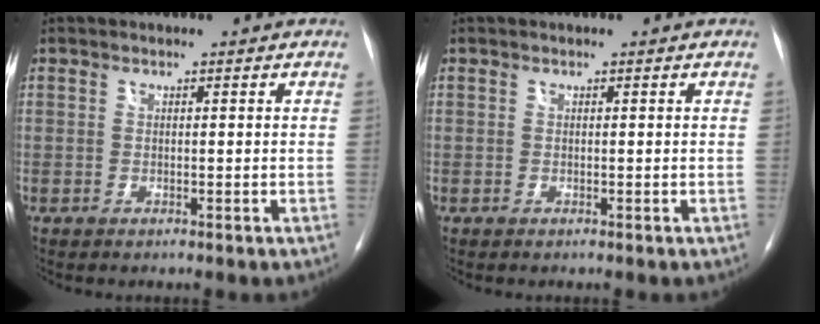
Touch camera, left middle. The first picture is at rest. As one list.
[{"total": 0.0}]